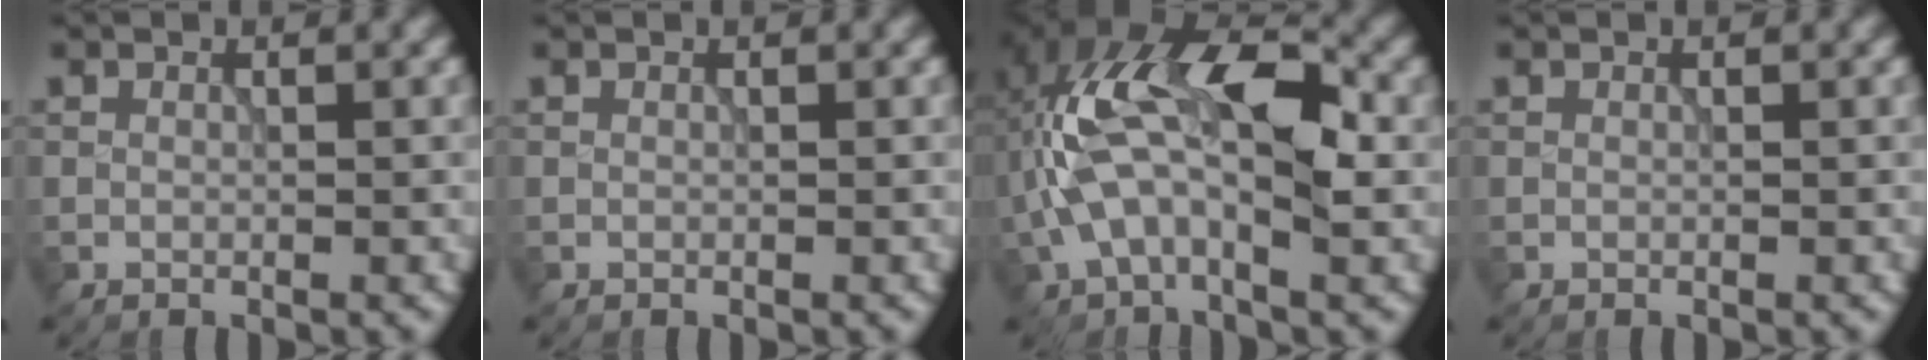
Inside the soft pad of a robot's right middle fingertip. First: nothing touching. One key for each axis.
{"total": 0.0}
{"total": 10.1, "fx": -0.2, "fy": 4.9, "fz": 8.8, "tx": -0.175, "ty": 0.024, "tz": -0.008}
{"total": 0.0}